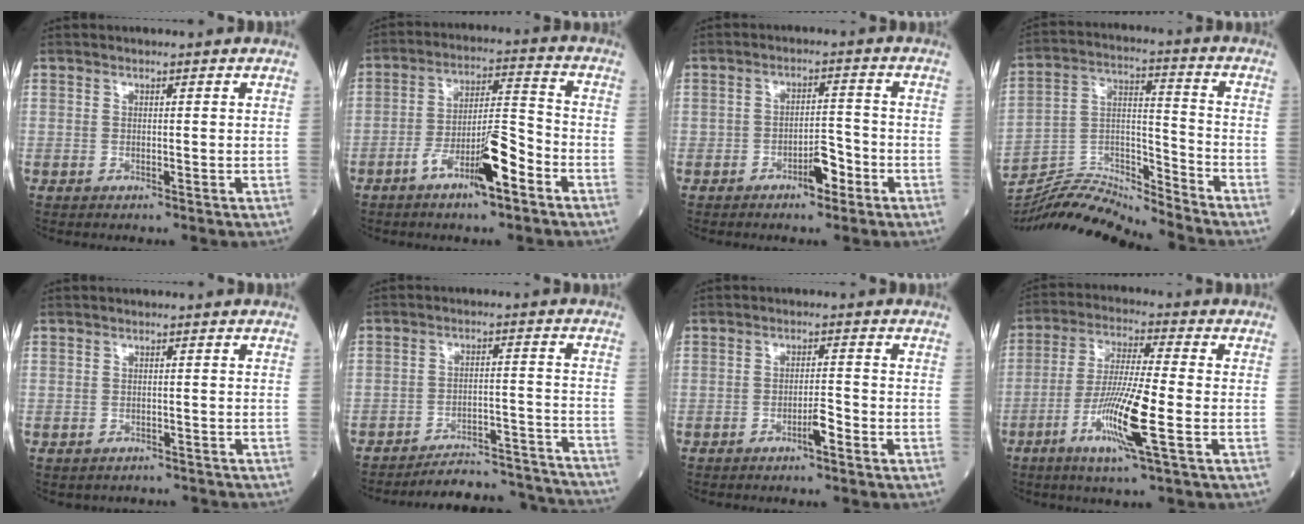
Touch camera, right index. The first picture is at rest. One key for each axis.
{"total": 9.6, "fx": -5.1, "fy": 1.5, "fz": 8.0, "tx": -0.144, "ty": 0.008, "tz": -0.088}
{"total": 4.0, "fx": -2.4, "fy": 1.5, "fz": 2.8, "tx": -0.039, "ty": 0.008, "tz": -0.040}
{"total": 13.0, "fx": -12.9, "fy": -1.1, "fz": 1.2, "tx": -0.024, "ty": 0.037, "tz": -0.240}
{"total": 3.3, "fx": -2.8, "fy": 1.7, "fz": -0.2, "tx": 0.000, "ty": 0.009, "tz": -0.040}
{"total": 16.0, "fx": -15.9, "fy": 1.3, "fz": 1.7, "tx": -0.002, "ty": 0.030, "tz": -0.206}
{"total": 2.6, "fx": -1.6, "fy": 0.2, "fz": 2.0, "tx": -0.031, "ty": 0.001, "tz": -0.028}
{"total": 11.3, "fx": -4.0, "fy": -0.2, "fz": 10.6, "tx": -0.208, "ty": -0.016, "tz": -0.080}